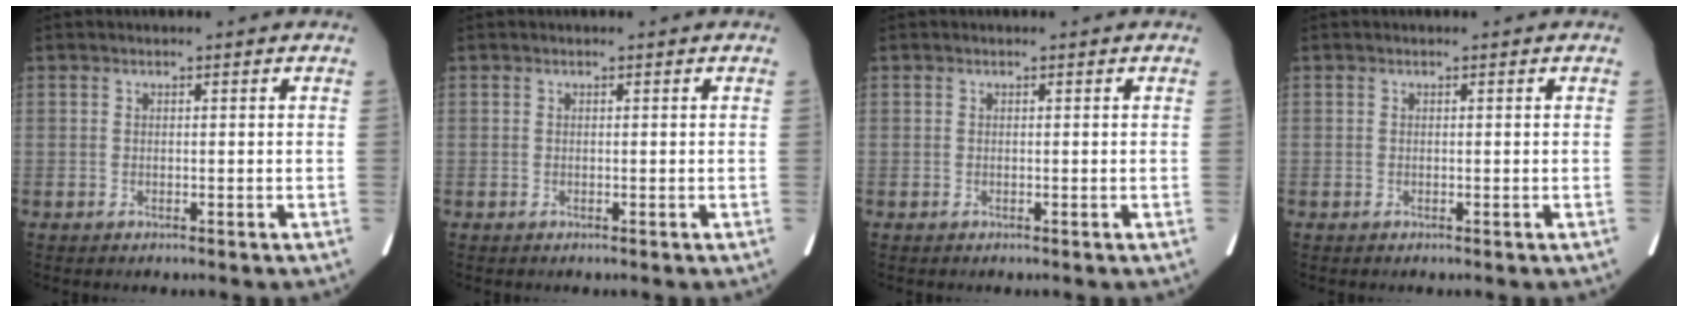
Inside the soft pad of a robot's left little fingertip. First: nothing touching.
{"total": 0.0}
{"total": 0.0}
{"total": 0.0}